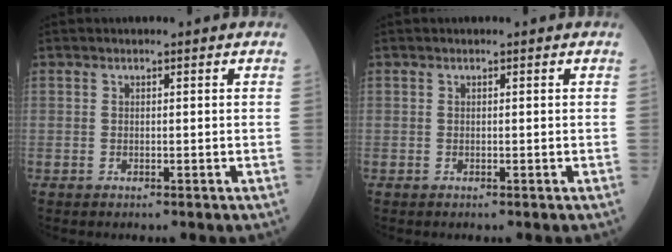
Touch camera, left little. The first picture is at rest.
{"total": 0.0}